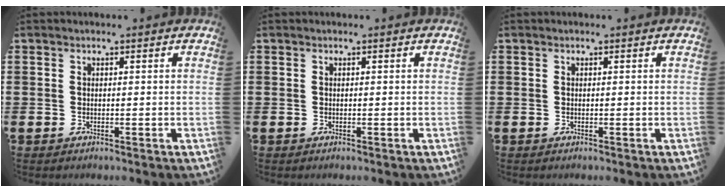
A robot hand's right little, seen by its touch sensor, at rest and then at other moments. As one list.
[{"total": 0.0}, {"total": 0.0}]